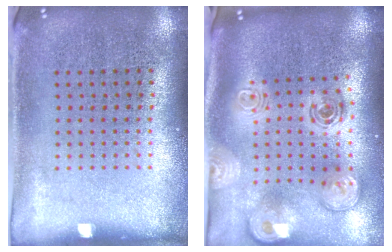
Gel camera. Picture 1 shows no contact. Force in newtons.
{"total": 3.0, "press": 2.1, "slide": 2.2}